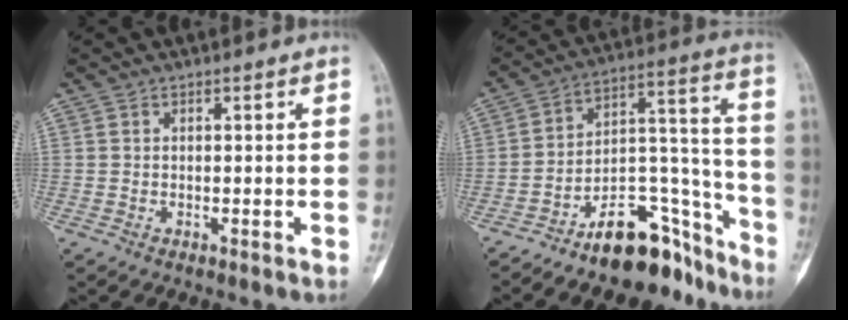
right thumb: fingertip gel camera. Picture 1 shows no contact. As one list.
[{"total": 16.3, "force": [-12.2, 7.1, 8.2], "torque": [-0.078, 0.136, -0.197]}]